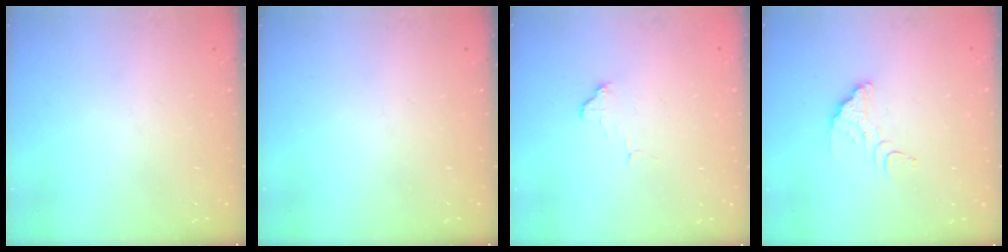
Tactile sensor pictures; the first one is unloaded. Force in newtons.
{"total": 0.0}
{"total": 7.1, "press": 7.1, "slide": 0.4}
{"total": 4.3, "press": 4.2, "slide": 0.3}